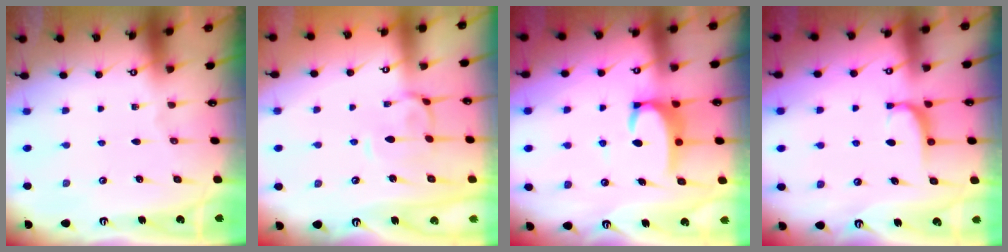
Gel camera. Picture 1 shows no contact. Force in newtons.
{"total": 0.8, "press": 0.4, "slide": 0.7}
{"total": 4.6, "press": 4.5, "slide": 0.6}
{"total": 0.8, "press": 0.7, "slide": 0.4}